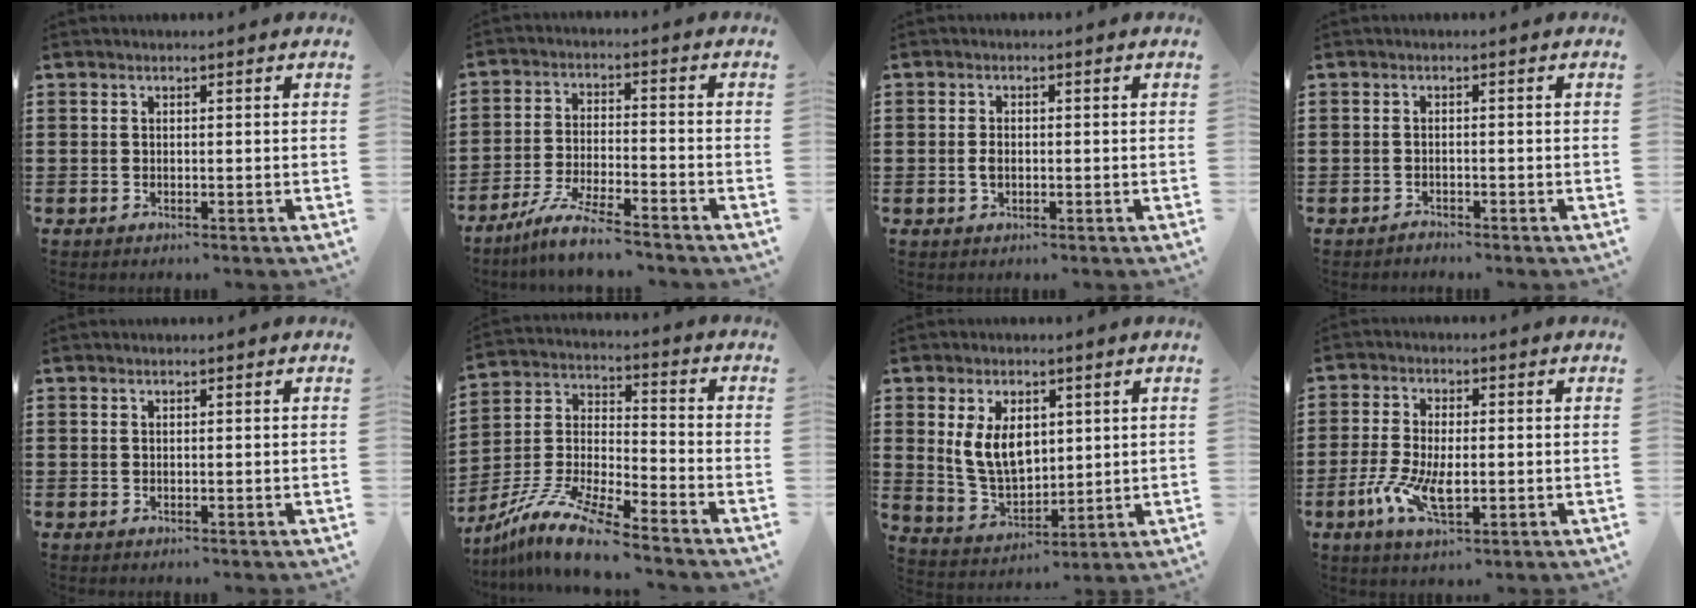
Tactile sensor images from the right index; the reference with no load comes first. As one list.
[{"total": 6.5, "force": [-5.9, 0.1, 2.8], "torque": [-0.063, -0.006, -0.114]}, {"total": 1.6, "force": [-0.2, 0.8, 1.4], "torque": [-0.029, 0.000, -0.002]}, {"total": 1.0, "force": [-1.0, 0.1, -0.1], "torque": [-0.001, 0.002, -0.022]}, {"total": 0.0}, {"total": 10.6, "force": [-9.4, 0.9, 4.8], "torque": [-0.113, 0.009, -0.193]}, {"total": 7.9, "force": [2.0, 5.1, 5.7], "torque": [-0.137, 0.009, 0.034]}, {"total": 7.3, "force": [-2.0, 3.2, 6.2], "torque": [-0.145, -0.010, -0.040]}]